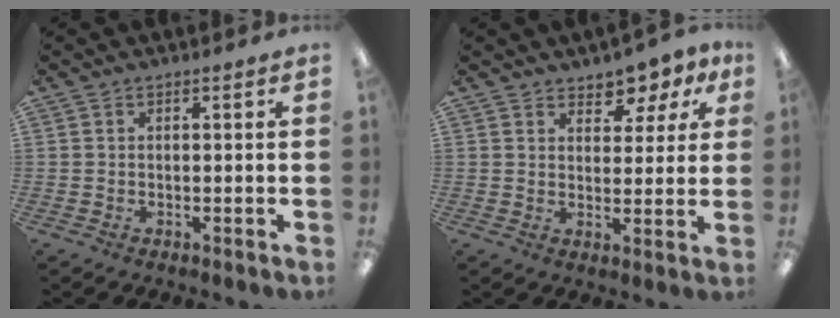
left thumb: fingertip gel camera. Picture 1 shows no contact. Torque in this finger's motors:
{"motor_torque": [0.96, 0.66, -0.20, -0.13, 0.03]}